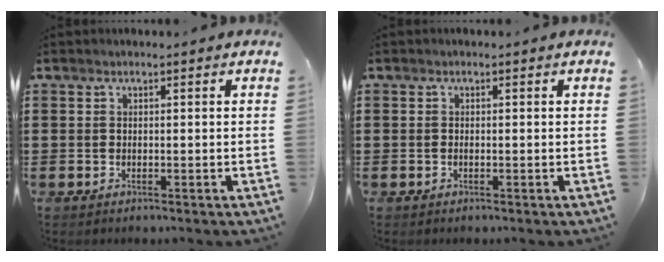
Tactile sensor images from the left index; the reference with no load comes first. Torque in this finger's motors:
{"motor_torque": [-0.14, -0.04, 0.02, -0.01]}